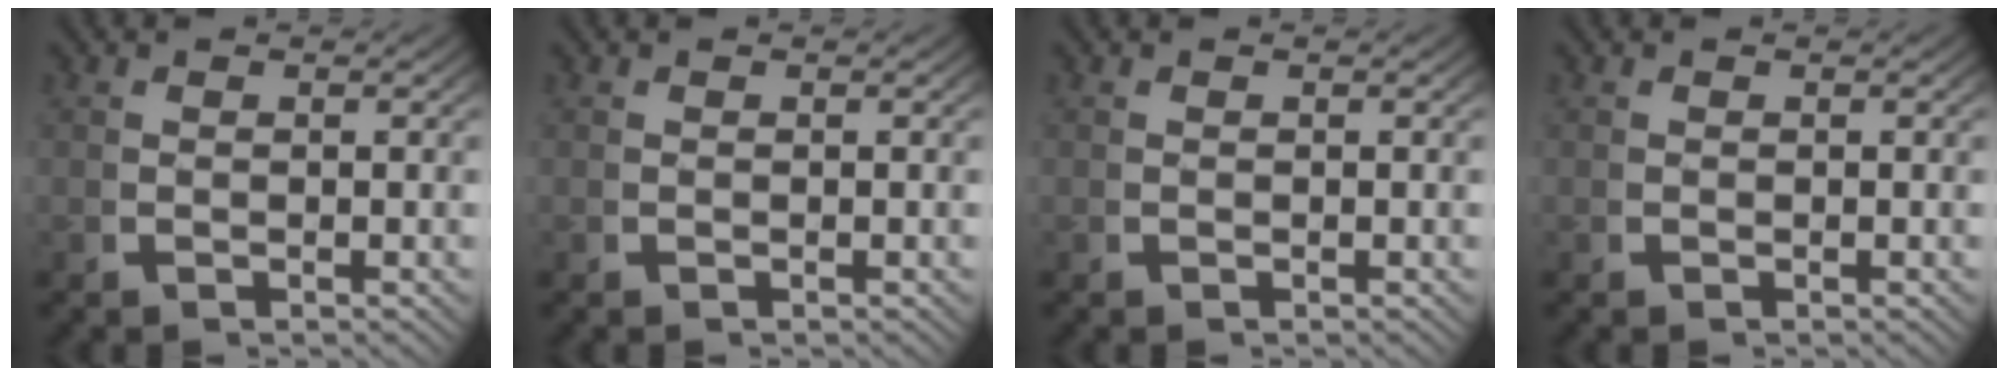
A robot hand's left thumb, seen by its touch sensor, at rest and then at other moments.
{"total": 0.0}
{"total": 0.0}
{"total": 0.0}